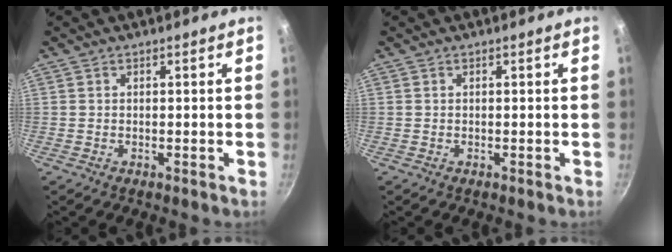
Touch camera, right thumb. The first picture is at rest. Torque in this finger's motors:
{"motor_torque": [-0.01, 0.01, -0.05, 0.44, 0.00]}